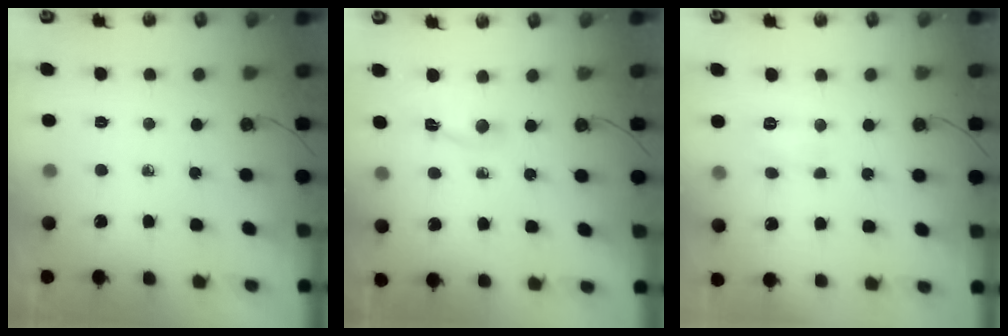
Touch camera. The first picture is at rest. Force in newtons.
{"total": 2.3, "press": 2.3, "slide": 0.3}
{"total": 4.5, "press": 4.5, "slide": 0.2}